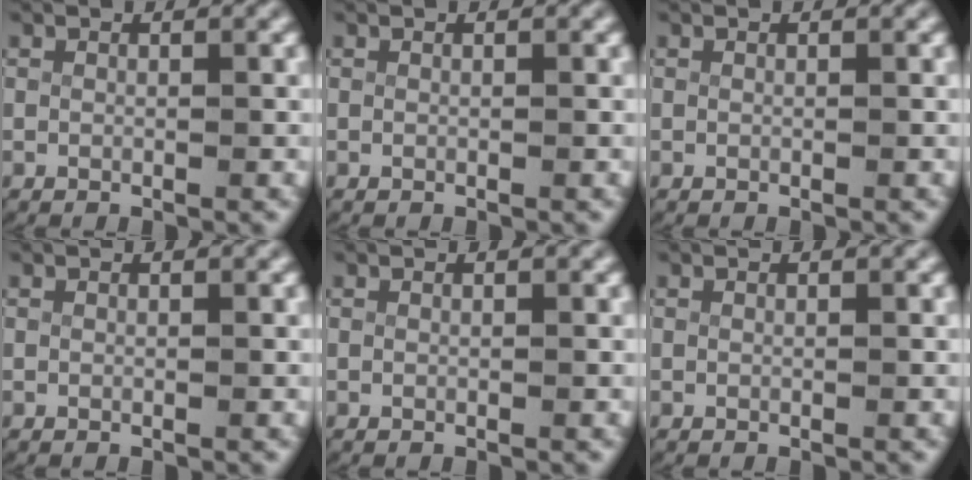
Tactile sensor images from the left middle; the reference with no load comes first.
{"total": 0.0}
{"total": 0.0}
{"total": 0.0}
{"total": 0.0}
{"total": 0.0}